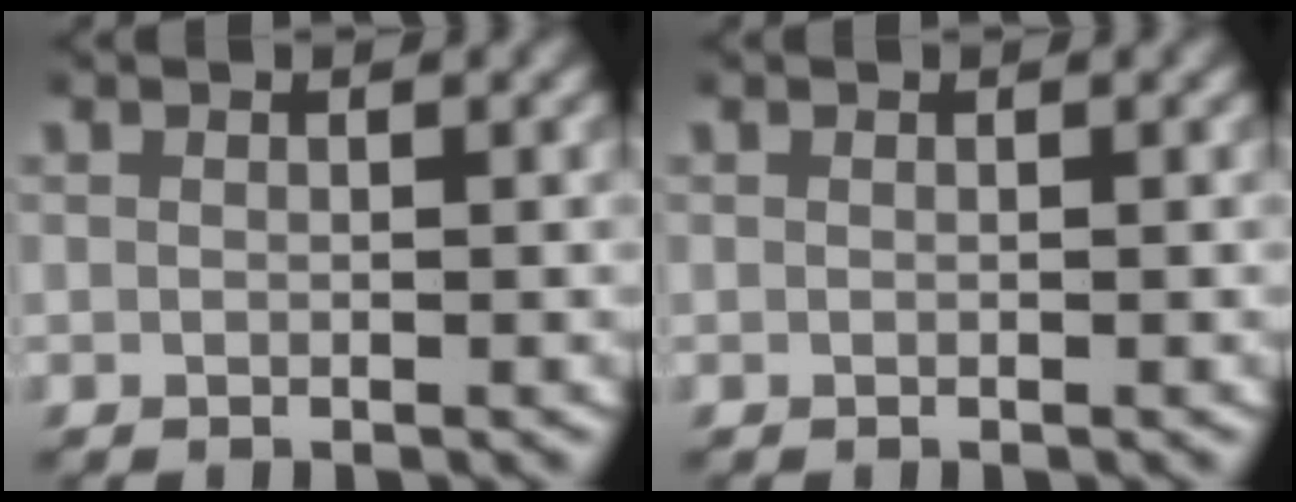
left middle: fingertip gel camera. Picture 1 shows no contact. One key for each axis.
{"total": 0.0}